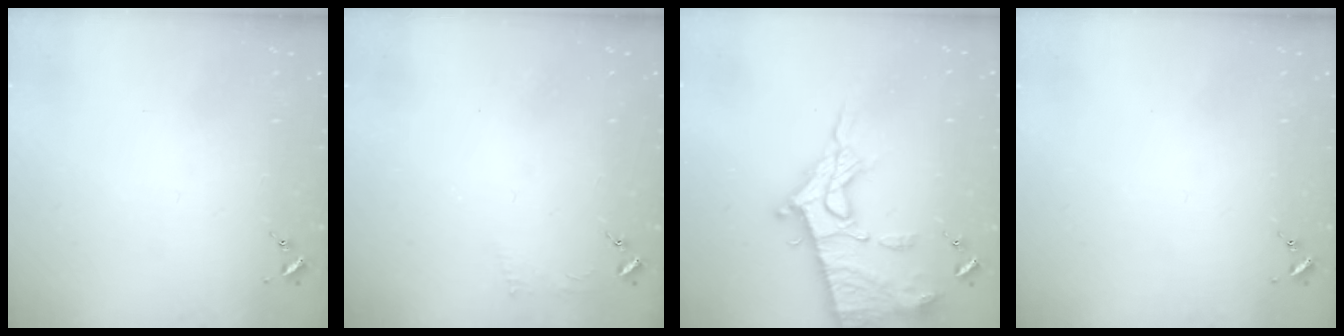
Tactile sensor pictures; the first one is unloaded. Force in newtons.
{"total": 2.4, "press": 2.4, "slide": 0.3}
{"total": 17.7, "press": 17.7, "slide": 1.6}
{"total": 0.0}